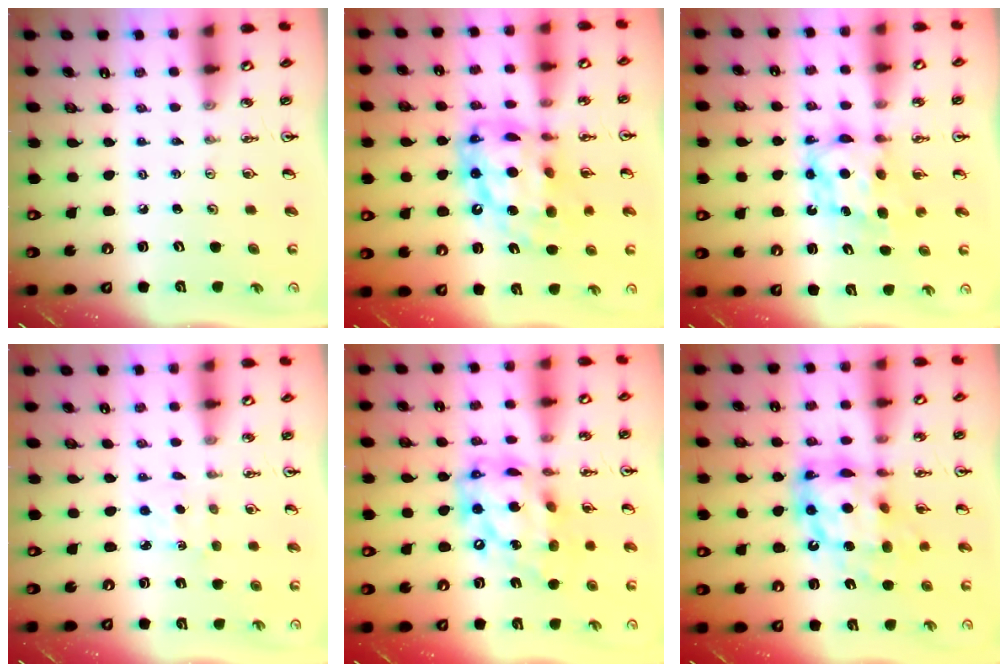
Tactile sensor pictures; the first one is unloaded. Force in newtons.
{"total": 18.2, "press": 18.1, "slide": 2.0}
{"total": 6.7, "press": 6.7, "slide": 0.5}
{"total": 2.2, "press": 2.2, "slide": 0.3}
{"total": 18.8, "press": 18.7, "slide": 1.6}
{"total": 14.7, "press": 14.7, "slide": 1.3}